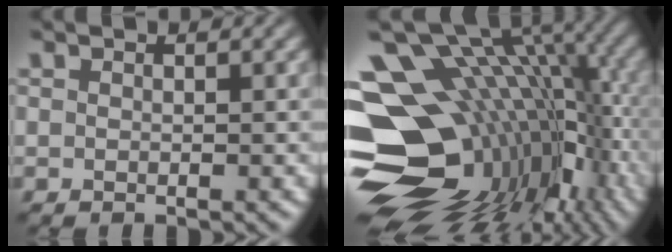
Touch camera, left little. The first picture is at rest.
{"total": 20.0, "force": [-2.6, 13.1, 14.8], "torque": [-0.257, -0.006, -0.013]}